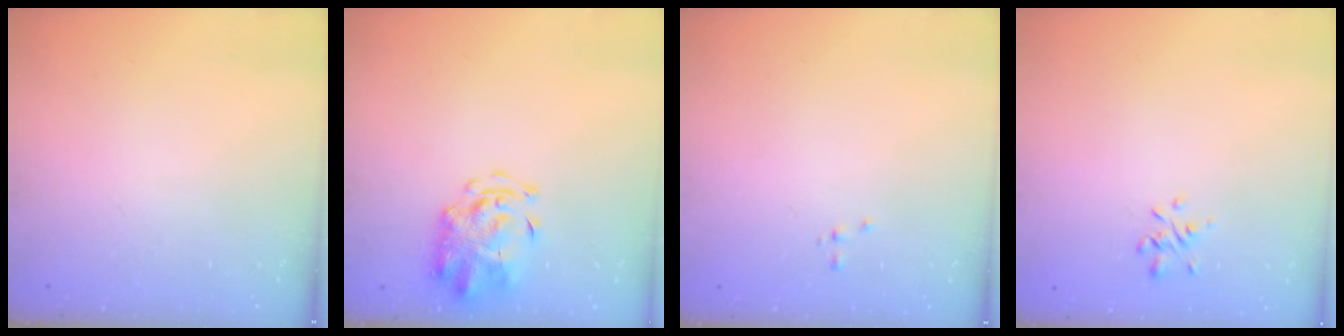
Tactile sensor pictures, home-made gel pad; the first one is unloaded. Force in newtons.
{"total": 3.3, "press": 3.2, "slide": 0.8}
{"total": 0.0}
{"total": 1.0, "press": 0.8, "slide": 0.5}